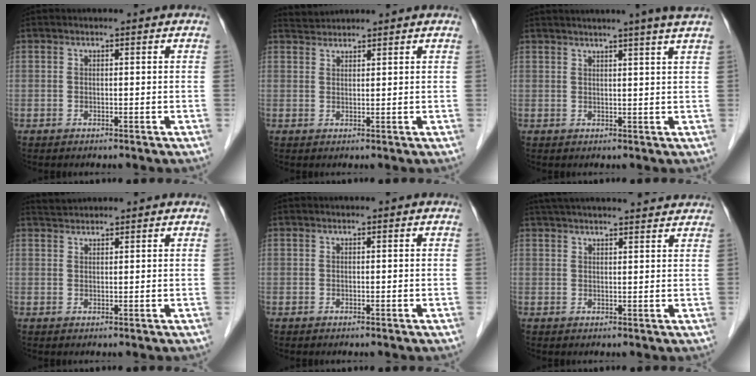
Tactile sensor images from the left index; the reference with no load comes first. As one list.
[{"total": 2.1, "force": [2.0, -0.1, -0.4], "torque": [-0.004, 0.017, 0.048]}, {"total": 6.6, "force": [5.3, -1.5, 3.6], "torque": [-0.048, 0.007, 0.055]}, {"total": 2.2, "force": [2.2, -0.1, 0.0], "torque": [-0.006, 0.019, 0.046]}, {"total": 0.0}, {"total": 16.9, "force": [15.4, 1.8, 6.5], "torque": [-0.103, 0.047, 0.208]}]